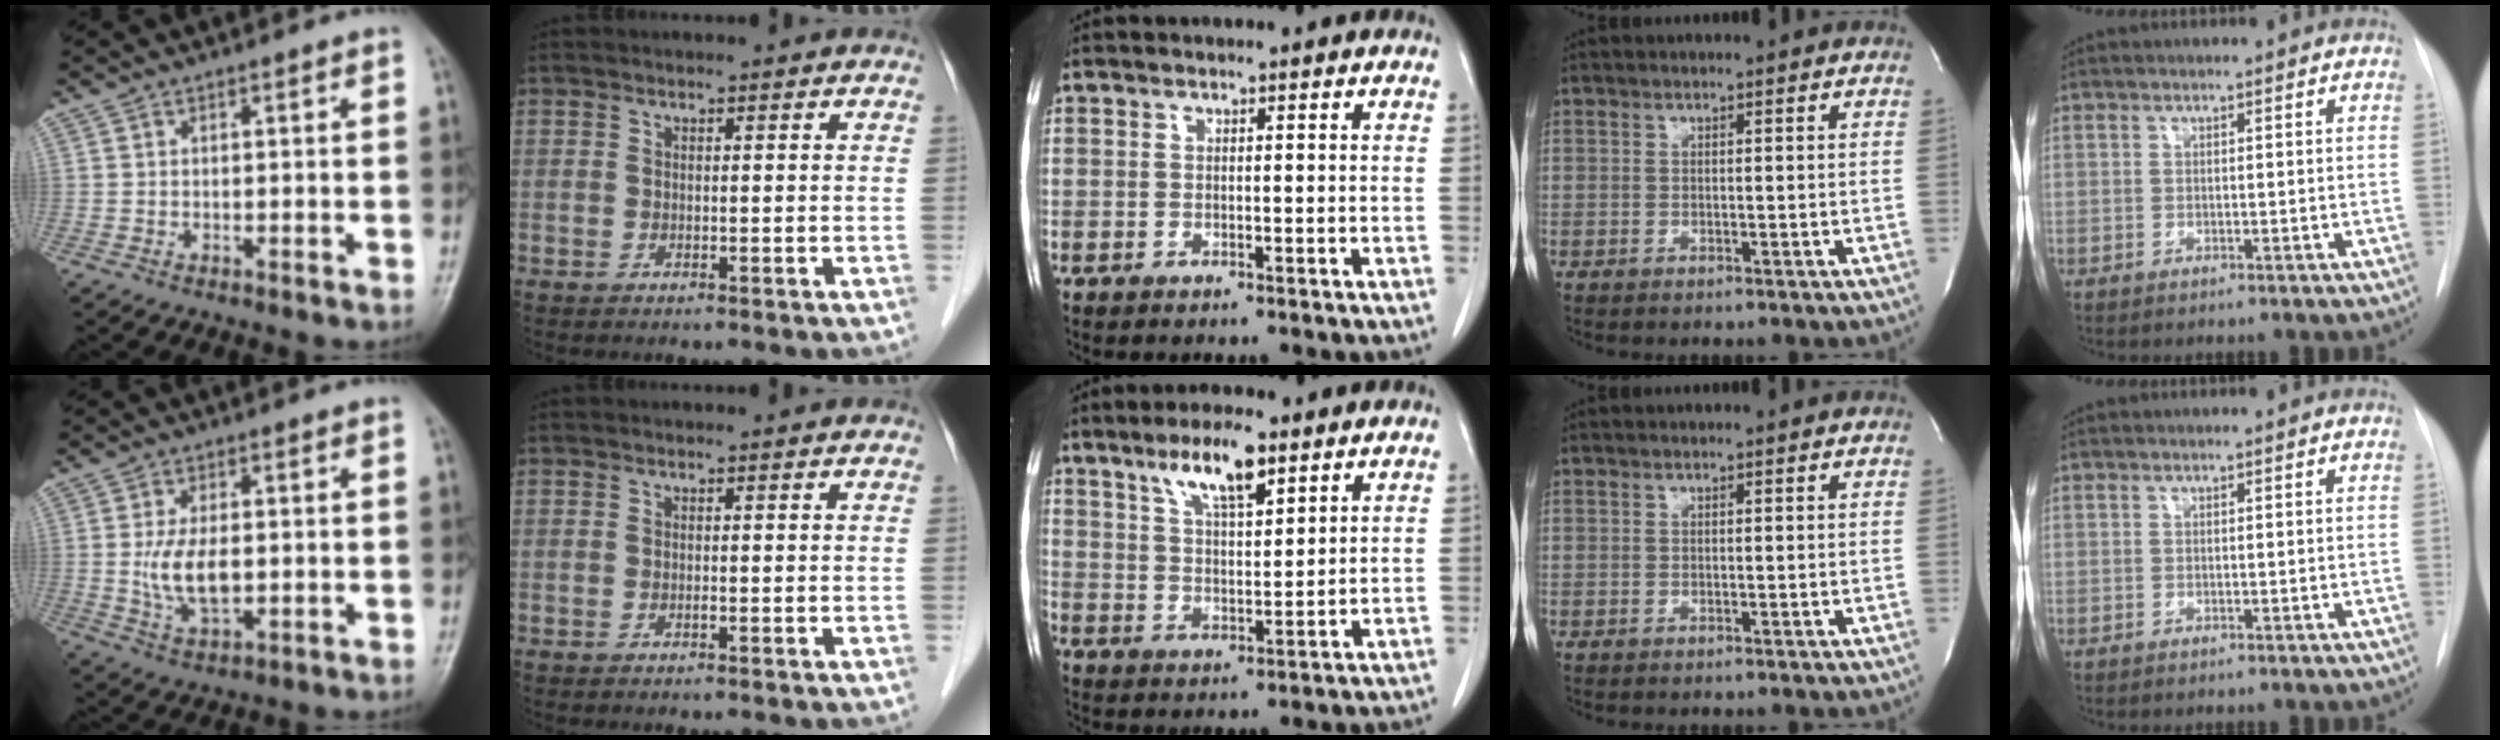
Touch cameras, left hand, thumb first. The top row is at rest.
{"thumb": {"total": 8.2, "force": [-0.3, 4.4, 7.0], "torque": [-0.128, -0.007, 0.000]}, "middle": {"total": 8.5, "force": [5.4, 1.9, 6.3], "torque": [-0.121, 0.004, 0.098]}}